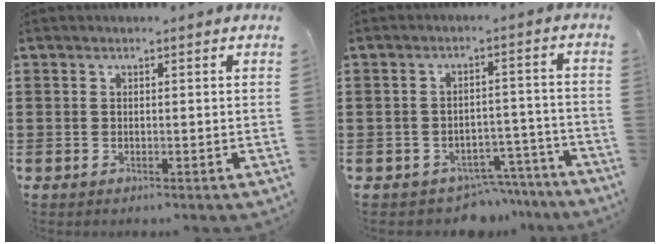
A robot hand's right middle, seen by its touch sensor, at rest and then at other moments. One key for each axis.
{"total": 4.2, "fx": -4.0, "fy": 1.2, "fz": 0.6, "tx": -0.014, "ty": 0.009, "tz": -0.080}